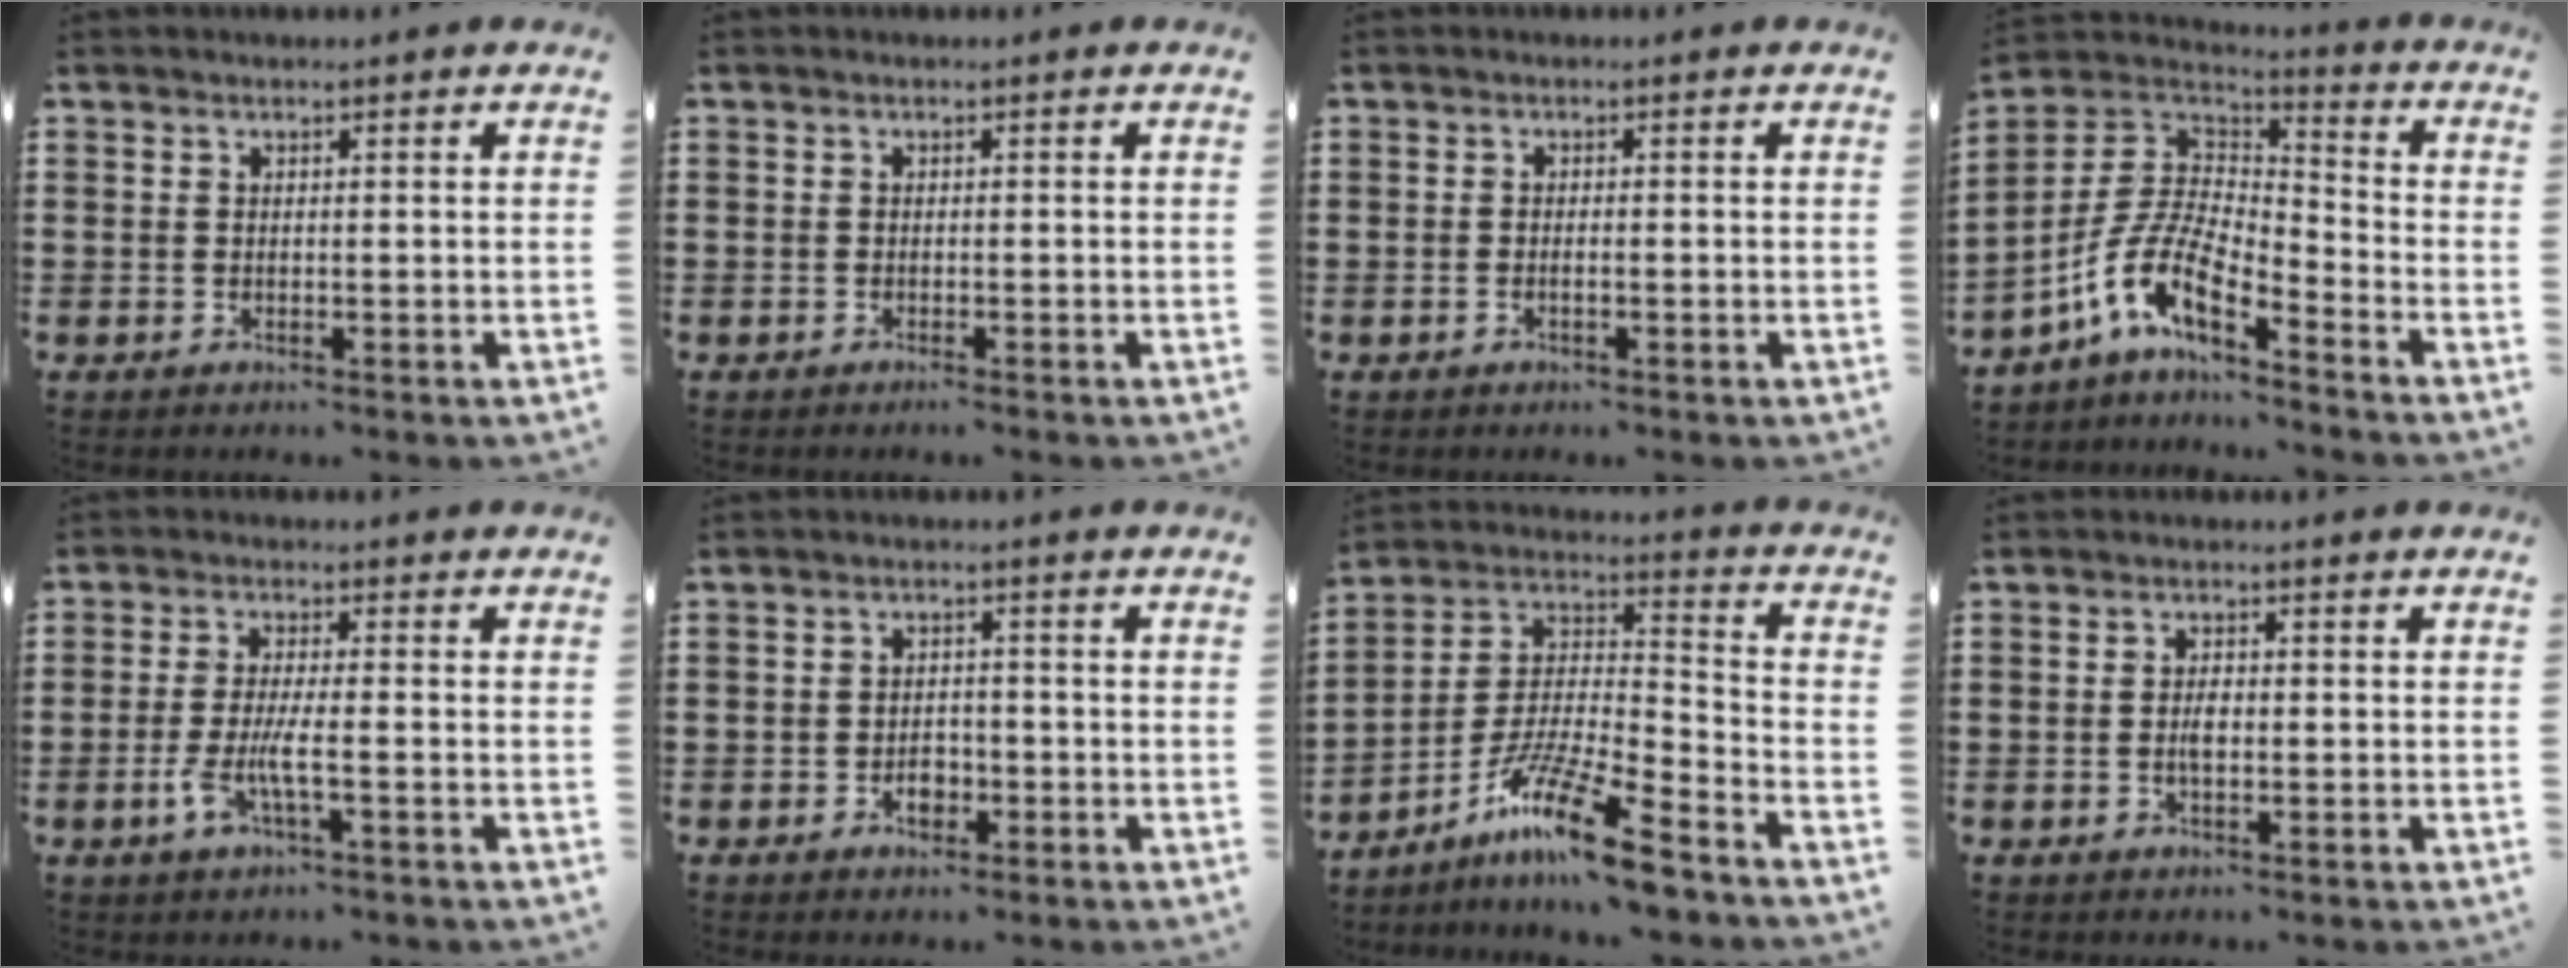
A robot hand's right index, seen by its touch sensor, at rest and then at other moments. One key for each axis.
{"total": 0.6, "fx": -0.5, "fy": 0.0, "fz": 0.2, "tx": -0.005, "ty": -0.002, "tz": -0.011}
{"total": 0.8, "fx": -0.4, "fy": 0.2, "fz": 0.6, "tx": -0.013, "ty": -0.005, "tz": -0.007}
{"total": 9.7, "fx": -6.1, "fy": 3.4, "fz": 6.8, "tx": -0.169, "ty": -0.014, "tz": -0.127}
{"total": 4.9, "fx": -1.8, "fy": 0.8, "fz": 4.5, "tx": -0.103, "ty": -0.012, "tz": -0.040}
{"total": 2.7, "fx": -1.1, "fy": 1.6, "fz": 1.8, "tx": -0.028, "ty": -0.006, "tz": -0.021}
{"total": 13.5, "fx": -10.3, "fy": 1.2, "fz": 8.6, "tx": -0.162, "ty": 0.021, "tz": -0.195}
{"total": 2.4, "fx": -0.2, "fy": 1.0, "fz": 2.2, "tx": -0.048, "ty": -0.003, "tz": -0.006}